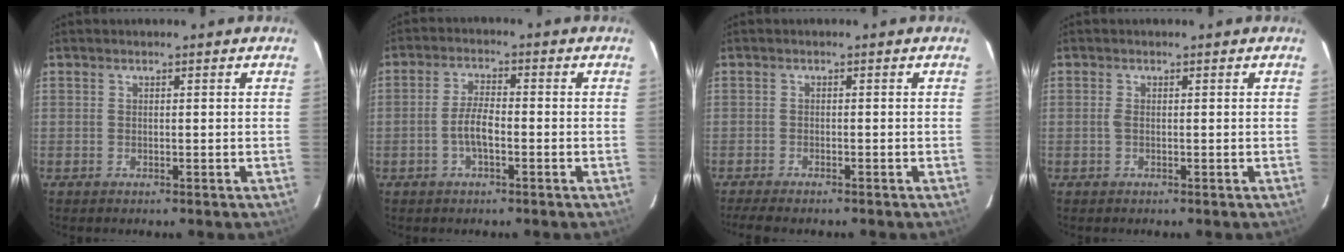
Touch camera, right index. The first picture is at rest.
{"total": 4.6, "force": [-1.6, 1.4, 4.1], "torque": [-0.087, 0.006, -0.031]}
{"total": 4.9, "force": [-4.2, 0.9, 2.3], "torque": [-0.058, -0.015, -0.072]}
{"total": 1.0, "force": [-0.1, 0.4, 0.9], "torque": [-0.020, 0.000, -0.004]}